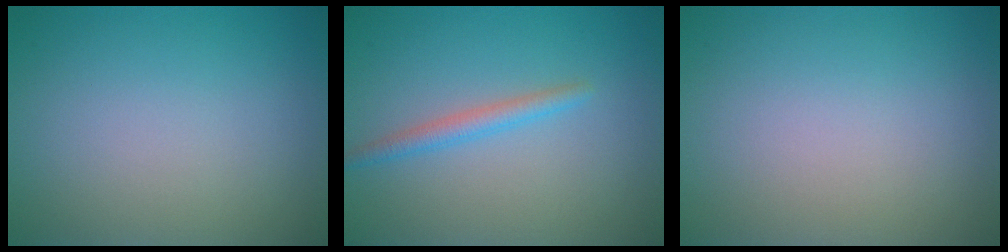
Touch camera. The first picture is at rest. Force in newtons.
{"total": 1.8, "press": 1.8, "slide": 0.0}
{"total": 0.0}